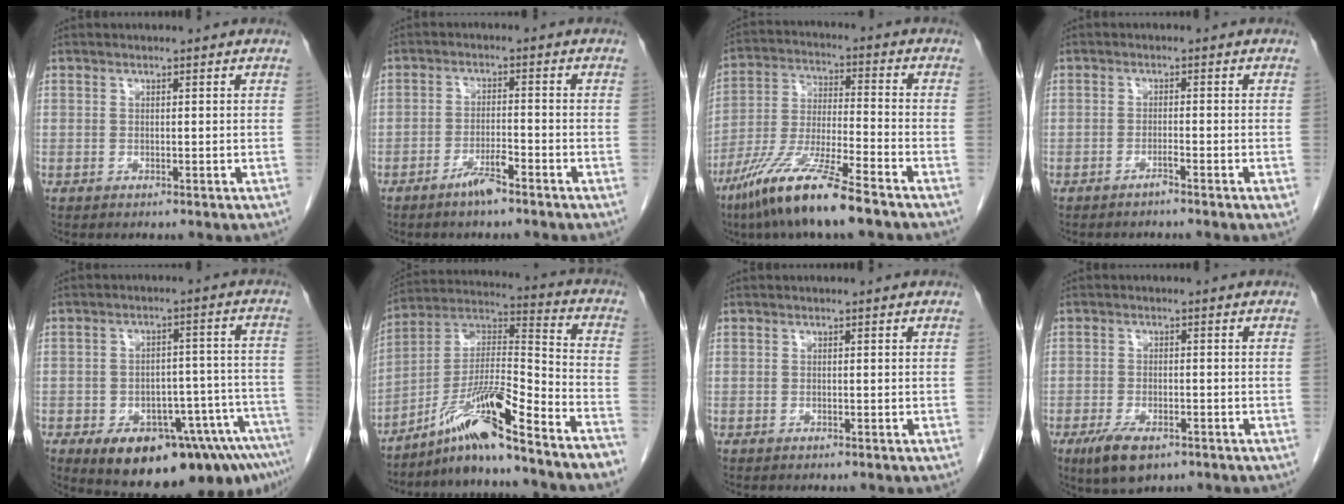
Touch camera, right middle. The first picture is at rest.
{"total": 3.8, "force": [-2.8, 0.4, 2.5], "torque": [-0.046, -0.001, -0.052]}
{"total": 13.8, "force": [-9.4, 0.4, 10.0], "torque": [-0.208, -0.038, -0.177]}
{"total": 1.6, "force": [-1.2, -0.3, 1.1], "torque": [-0.019, 0.001, -0.022]}
{"total": 18.3, "force": [-11.9, 6.9, 12.1], "torque": [-0.123, 0.030, -0.161]}
{"total": 15.4, "force": [-11.8, -0.3, 9.9], "torque": [-0.172, 0.020, -0.206]}
{"total": 0.0}
{"total": 6.1, "force": [-3.8, 2.3, 4.1], "torque": [-0.083, -0.012, -0.060]}